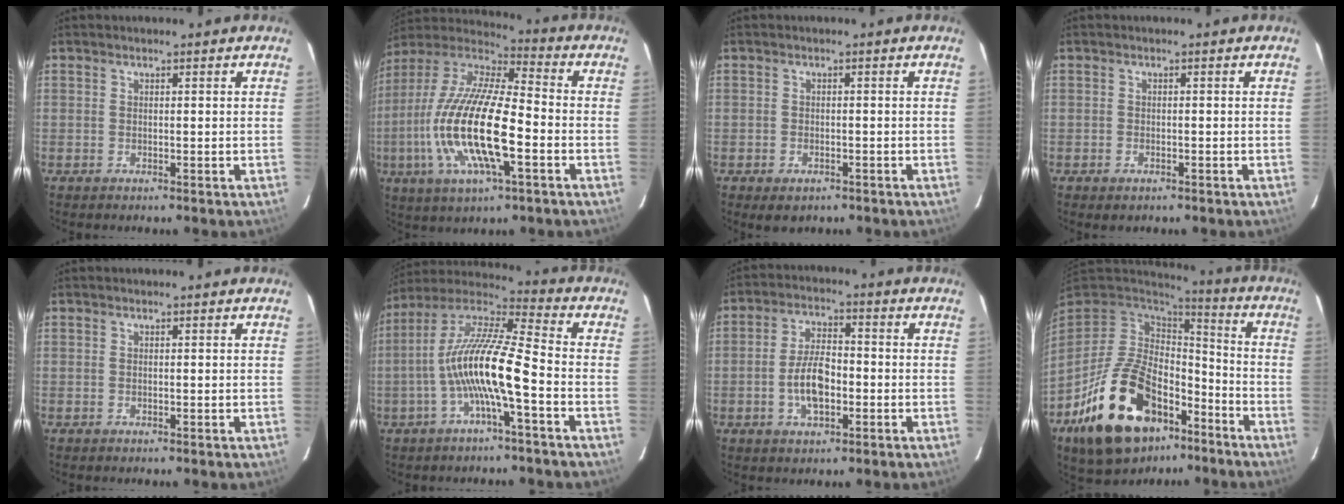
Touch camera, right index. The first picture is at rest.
{"total": 21.5, "force": [-5.4, 6.4, 19.8], "torque": [-0.398, -0.020, -0.108]}
{"total": 3.1, "force": [-1.8, 2.0, 1.5], "torque": [-0.033, -0.006, -0.024]}
{"total": 1.5, "force": [-1.0, 1.0, 0.6], "torque": [-0.013, -0.001, -0.015]}
{"total": 0.0}
{"total": 14.2, "force": [-4.0, 1.5, 13.6], "torque": [-0.257, 0.010, -0.083]}
{"total": 8.1, "force": [-2.2, 3.9, 6.8], "torque": [-0.134, 0.007, -0.036]}
{"total": 24.8, "force": [-12.9, 14.1, 15.8], "torque": [-0.315, -0.003, -0.196]}